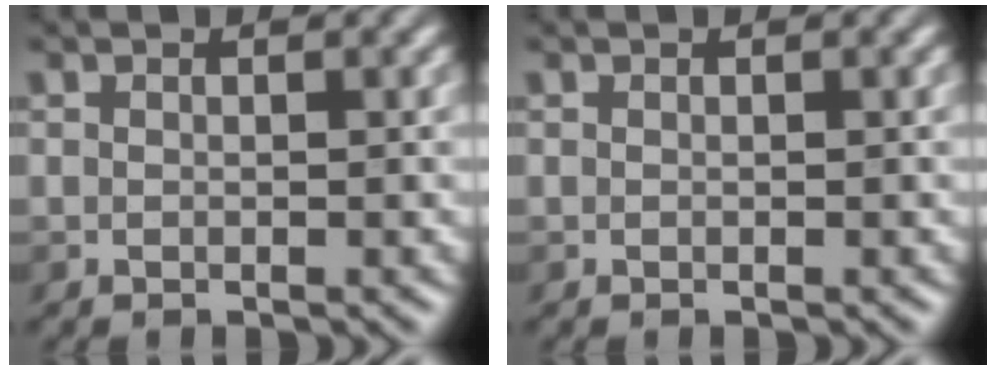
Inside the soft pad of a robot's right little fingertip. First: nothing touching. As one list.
[{"total": 0.0}]